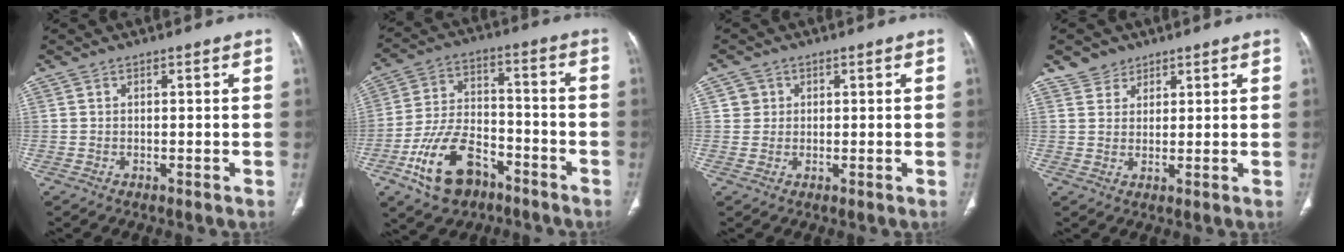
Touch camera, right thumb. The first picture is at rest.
{"total": 14.3, "force": [-7.7, 8.6, 8.5], "torque": [-0.146, 0.054, -0.134]}
{"total": 2.5, "force": [0.7, 2.4, 0.2], "torque": [0.018, 0.004, 0.011]}
{"total": 3.7, "force": [2.6, 2.7, 0.1], "torque": [0.024, -0.014, 0.040]}